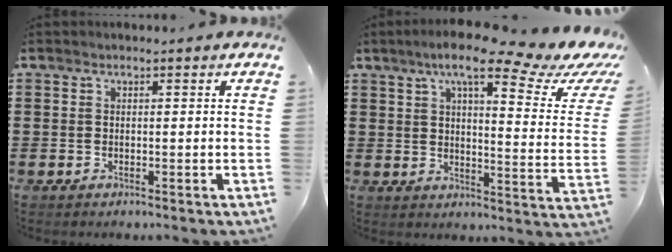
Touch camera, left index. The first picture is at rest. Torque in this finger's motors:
{"motor_torque": [2.14, 0.00, 0.40, 0.06]}